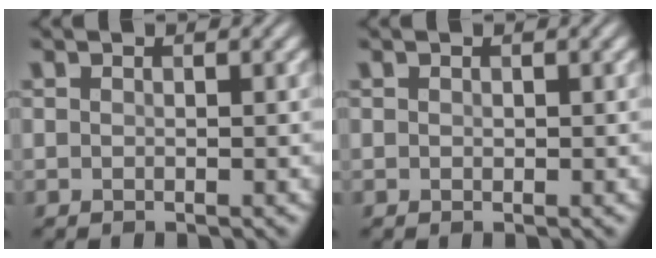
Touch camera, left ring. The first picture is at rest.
{"total": 0.0}